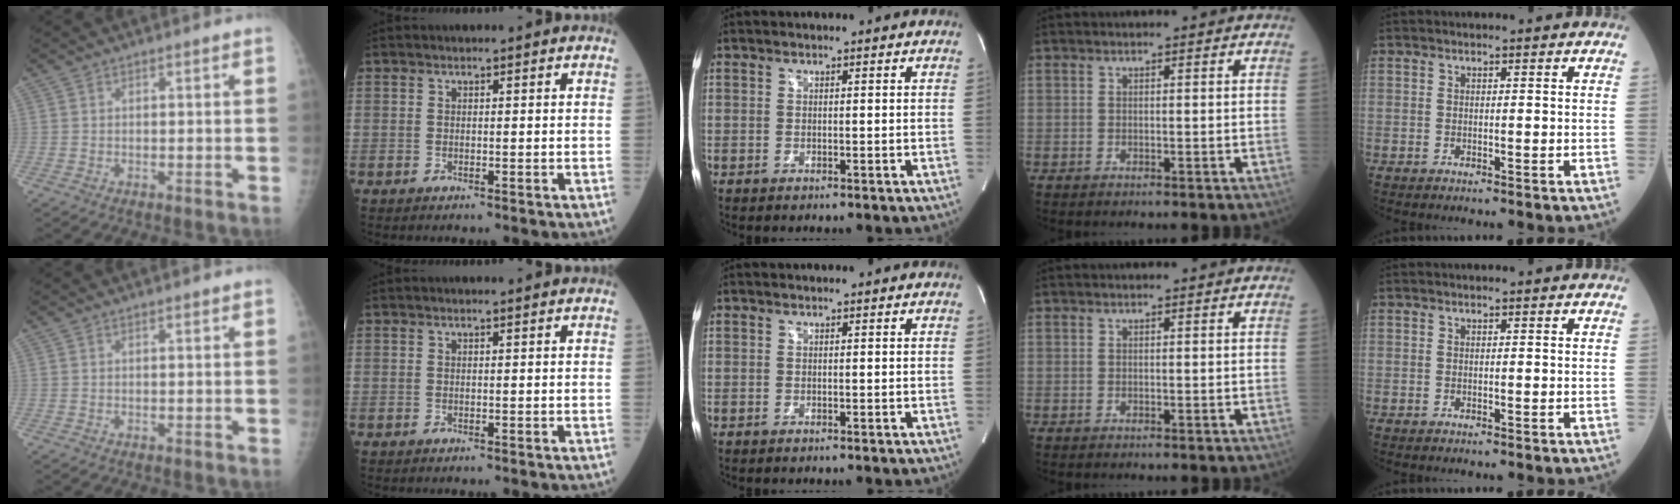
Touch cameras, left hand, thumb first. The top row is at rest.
{}